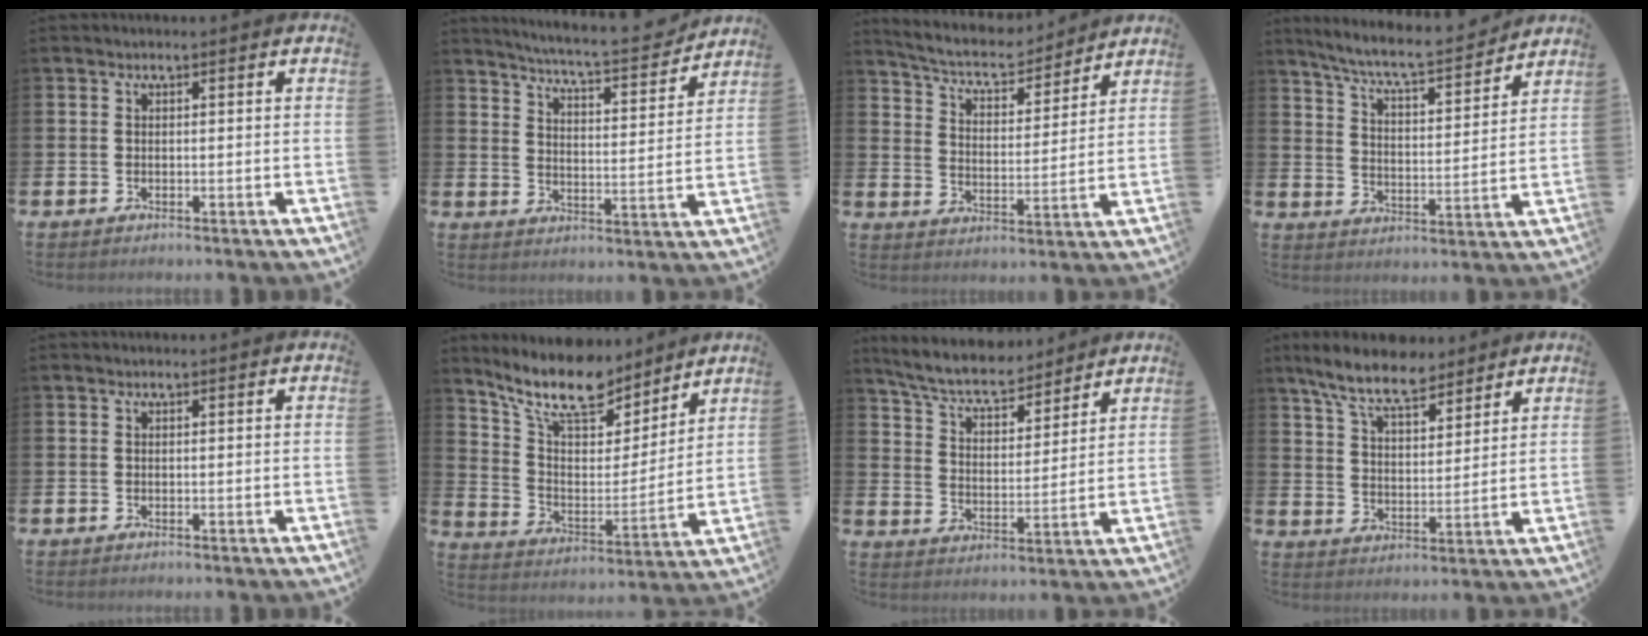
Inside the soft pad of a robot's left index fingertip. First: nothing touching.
{"total": 6.4, "force": [6.2, 0.1, 1.6], "torque": [-0.048, -0.050, 0.102]}
{"total": 6.5, "force": [6.1, 1.6, 1.7], "torque": [-0.055, -0.047, 0.100]}
{"total": 7.4, "force": [6.9, 0.8, 2.5], "torque": [-0.077, -0.050, 0.116]}
{"total": 0.0}
{"total": 11.9, "force": [10.1, 4.3, 4.7], "torque": [-0.116, -0.066, 0.175]}
{"total": 7.2, "force": [6.6, 1.8, 2.2], "torque": [-0.063, -0.043, 0.114]}
{"total": 9.1, "force": [8.0, 2.4, 3.6], "torque": [-0.090, -0.030, 0.145]}